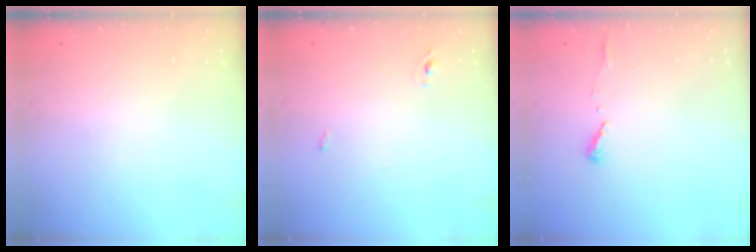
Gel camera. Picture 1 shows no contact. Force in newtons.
{"total": 2.4, "press": 2.2, "slide": 1.0}
{"total": 6.3, "press": 6.3, "slide": 0.5}